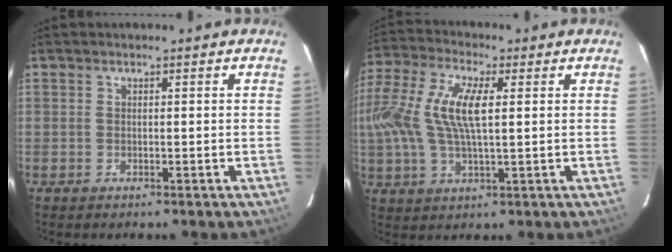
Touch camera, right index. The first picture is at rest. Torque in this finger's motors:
{"motor_torque": [0.52, 0.01, 0.44, 0.21]}